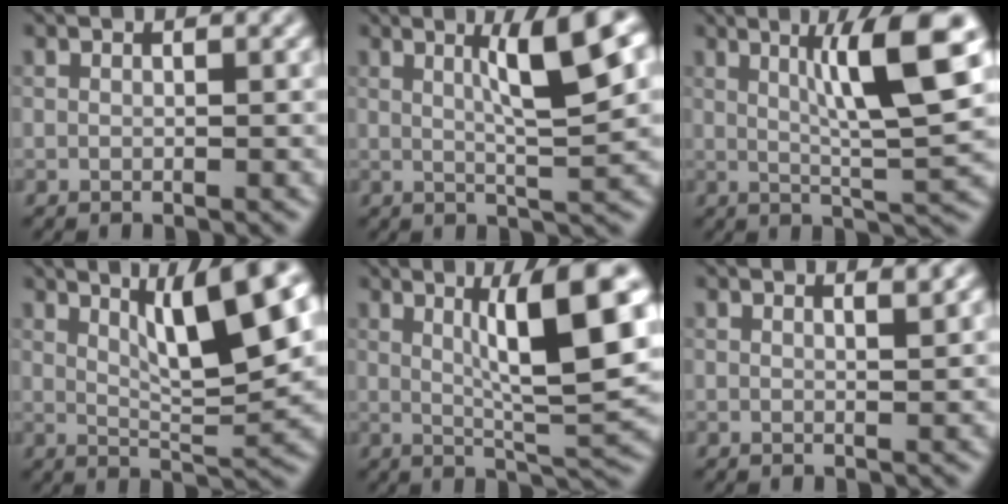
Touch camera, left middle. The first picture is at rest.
{"total": 6.5, "force": [2.1, 0.9, 6.1], "torque": [-0.084, 0.009, 0.033]}
{"total": 8.7, "force": [2.7, 1.1, 8.2], "torque": [-0.116, 0.006, 0.044]}
{"total": 9.2, "force": [3.9, 2.0, 8.1], "torque": [-0.114, 0.010, 0.068]}
{"total": 9.2, "force": [2.5, 1.5, 8.7], "torque": [-0.117, -0.004, 0.045]}
{"total": 1.6, "force": [1.1, 0.5, 1.1], "torque": [-0.006, 0.002, 0.007]}